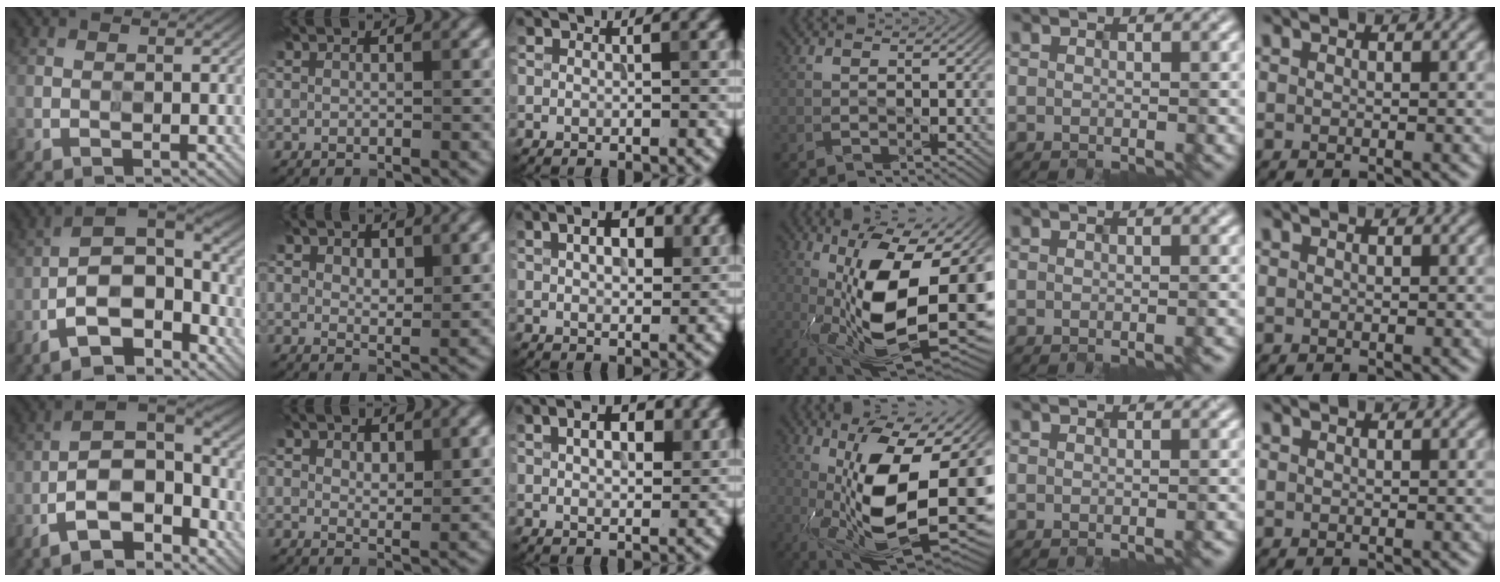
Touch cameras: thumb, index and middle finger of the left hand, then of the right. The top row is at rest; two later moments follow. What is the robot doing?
{"motion": "wipe", "object": "glasses"}